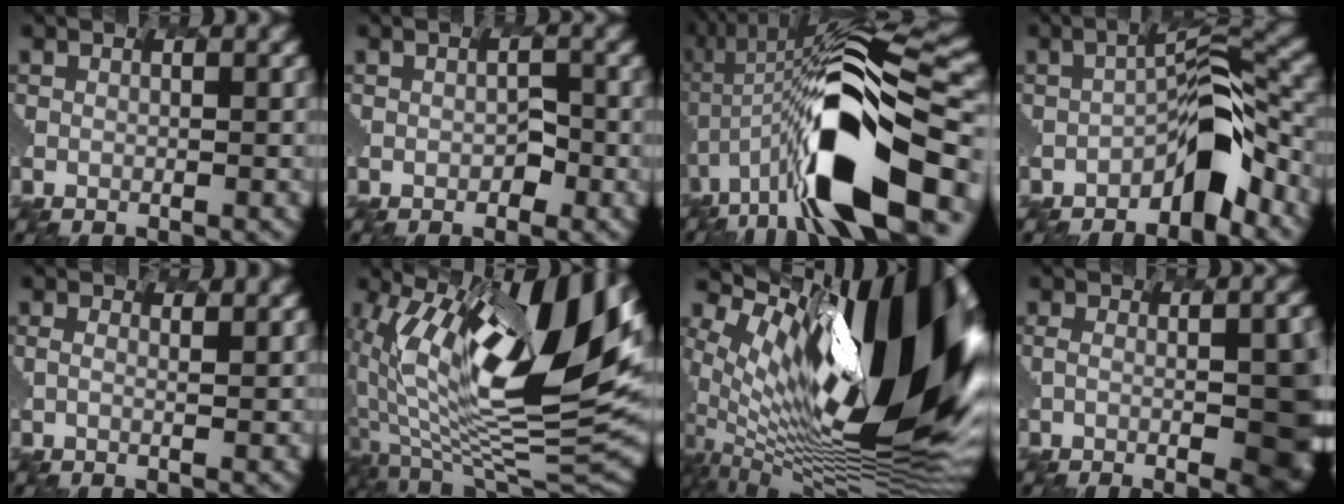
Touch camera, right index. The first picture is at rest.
{"total": 1.1, "force": [-0.4, 0.2, -1.0], "torque": [-0.002, 0.004, -0.015]}
{"total": 13.4, "force": [-3.9, 5.0, 11.8], "torque": [-0.226, 0.027, -0.081]}
{"total": 5.5, "force": [-3.8, 2.0, 3.4], "torque": [-0.050, 0.032, -0.084]}
{"total": 1.0, "force": [1.0, 0.2, 0.2], "torque": [0.007, 0.025, -0.015]}
{"total": 14.4, "force": [4.3, 6.6, 12.0], "torque": [-0.225, 0.015, 0.059]}
{"total": 17.1, "force": [4.2, 7.1, 15.0], "torque": [-0.259, 0.024, 0.045]}
{"total": 7.4, "force": [-1.8, 2.8, 6.7], "torque": [-0.084, 0.002, -0.022]}